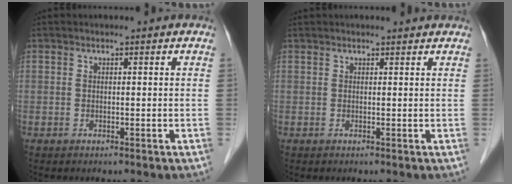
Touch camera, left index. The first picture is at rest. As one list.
[{"total": 2.3, "force": [2.2, 0.3, 0.4], "torque": [-0.010, 0.017, 0.030]}]